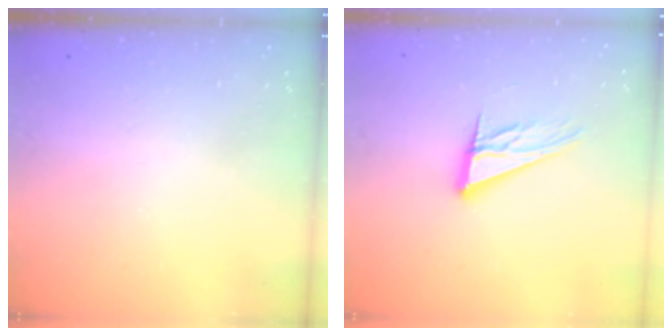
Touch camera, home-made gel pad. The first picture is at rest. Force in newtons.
{"total": 12.4, "press": 12.2, "slide": 2.2}